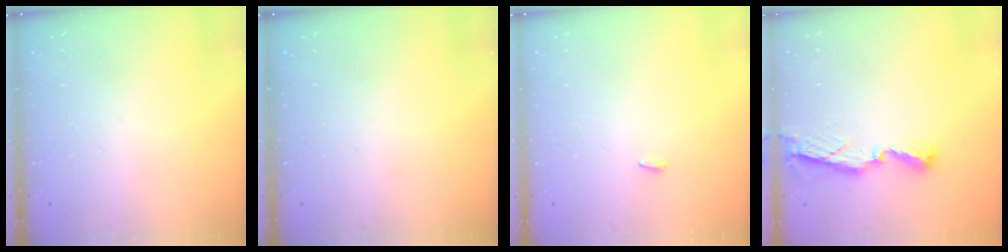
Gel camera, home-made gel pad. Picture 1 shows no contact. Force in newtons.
{"total": 0.0}
{"total": 2.1, "press": 1.9, "slide": 0.7}
{"total": 7.8, "press": 7.8, "slide": 0.5}